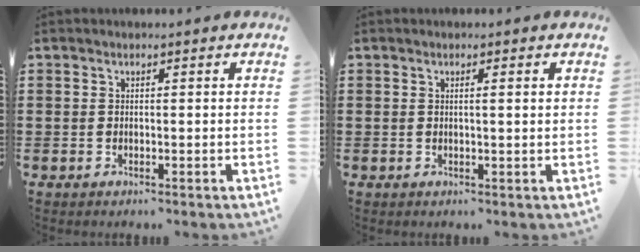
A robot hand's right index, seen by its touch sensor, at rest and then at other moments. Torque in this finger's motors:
{"motor_torque": [-0.27, 0.19, -0.03, -0.01]}